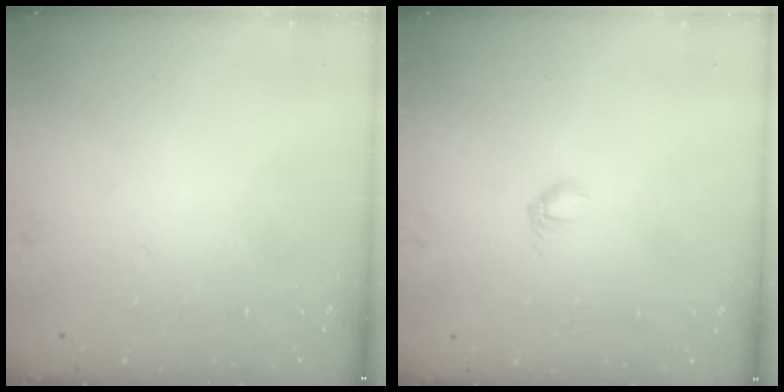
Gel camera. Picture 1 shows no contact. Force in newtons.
{"total": 2.3, "press": 2.2, "slide": 0.8}